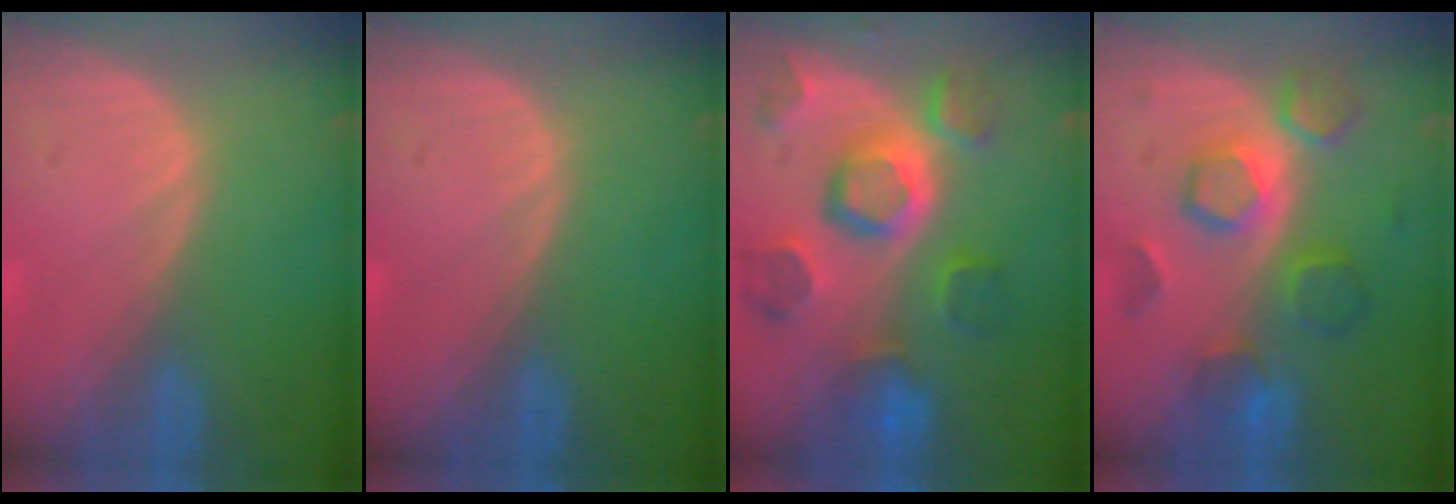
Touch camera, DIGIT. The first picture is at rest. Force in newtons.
{"total": 0.0}
{"total": 11.4, "press": 10.0, "slide": 5.5}
{"total": 8.3, "press": 8.1, "slide": 2.0}